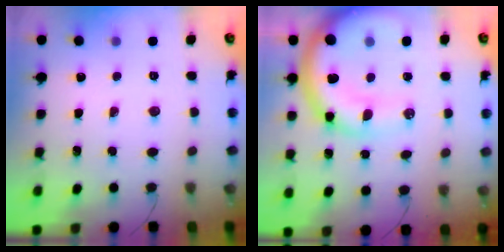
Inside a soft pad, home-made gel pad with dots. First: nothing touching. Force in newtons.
{"total": 15.9, "press": 15.4, "slide": 3.7}